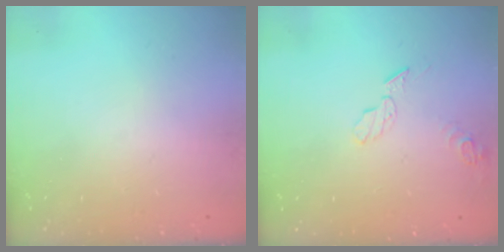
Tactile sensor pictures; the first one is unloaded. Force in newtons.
{"total": 6.0, "press": 6.0, "slide": 0.7}